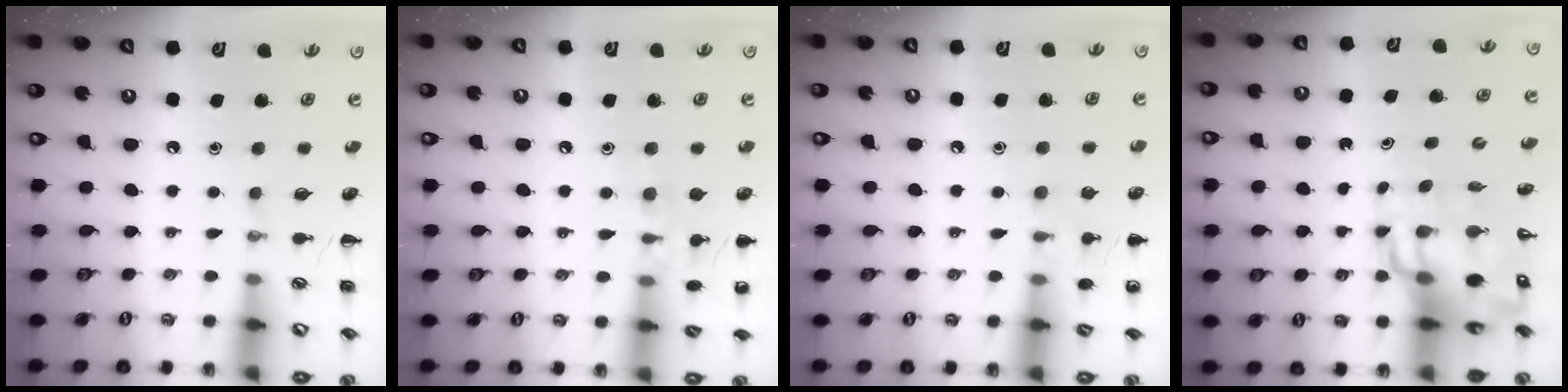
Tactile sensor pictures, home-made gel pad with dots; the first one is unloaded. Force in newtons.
{"total": 8.9, "press": 8.7, "slide": 2.0}
{"total": 7.4, "press": 7.0, "slide": 2.3}
{"total": 13.2, "press": 12.7, "slide": 3.7}